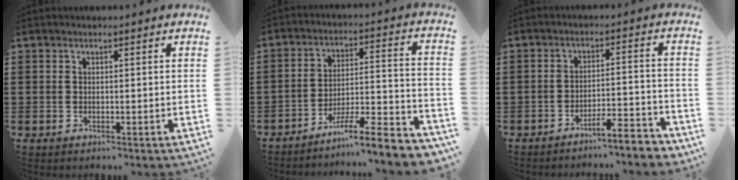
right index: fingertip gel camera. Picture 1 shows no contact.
{"total": 8.3, "force": [-7.1, 0.5, 4.3], "torque": [-0.060, 0.006, -0.137]}
{"total": 5.0, "force": [-4.6, 0.1, 1.9], "torque": [-0.032, -0.005, -0.090]}